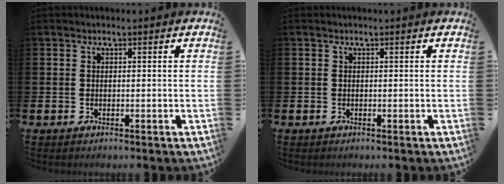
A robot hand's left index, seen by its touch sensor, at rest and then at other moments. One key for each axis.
{"total": 0.0}